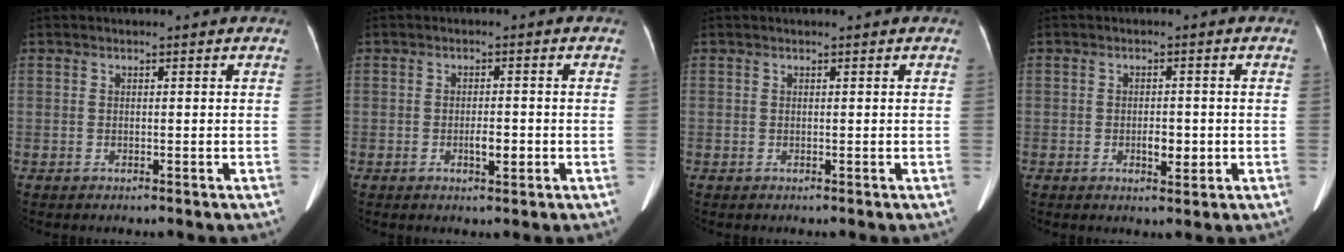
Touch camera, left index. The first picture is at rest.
{"total": 2.6, "force": [-0.8, 0.8, 2.3], "torque": [-0.040, 0.001, -0.010]}
{"total": 0.0}
{"total": 2.9, "force": [-0.7, 1.3, 2.5], "torque": [-0.040, 0.001, -0.006]}